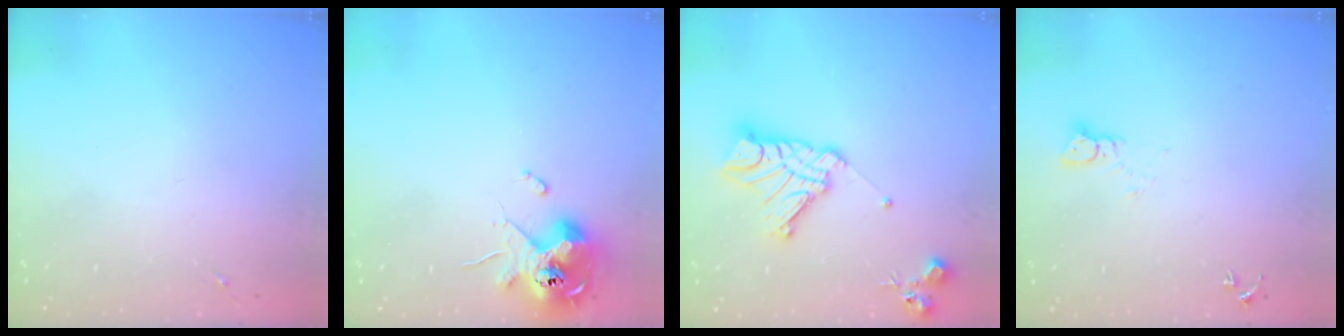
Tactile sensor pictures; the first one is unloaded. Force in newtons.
{"total": 11.4, "press": 11.2, "slide": 1.6}
{"total": 16.1, "press": 16.0, "slide": 1.6}
{"total": 3.2, "press": 3.2, "slide": 0.4}